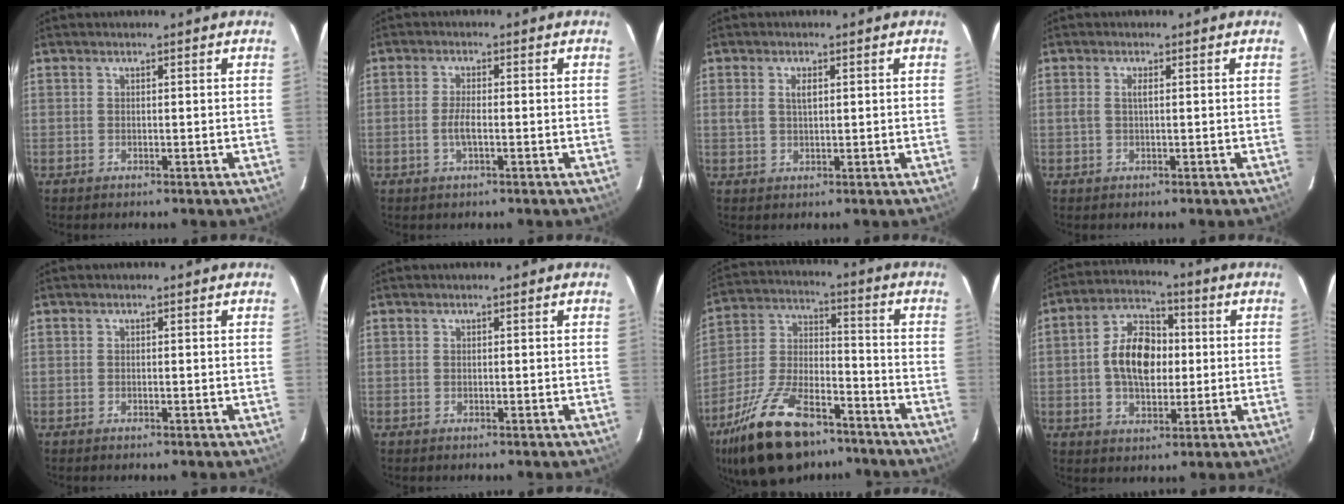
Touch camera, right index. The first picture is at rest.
{"total": 2.7, "force": [-0.8, 0.5, 2.5], "torque": [-0.052, -0.001, -0.016]}
{"total": 2.6, "force": [0.8, 1.3, 2.1], "torque": [-0.039, 0.002, 0.016]}
{"total": 1.3, "force": [0.2, 0.2, 1.2], "torque": [-0.025, 0.002, 0.002]}
{"total": 0.0}
{"total": 0.0}
{"total": 21.9, "force": [-15.0, 9.8, 12.6], "torque": [-0.253, -0.003, -0.251]}
{"total": 11.3, "force": [0.2, 7.1, 8.8], "torque": [-0.160, 0.025, 0.002]}